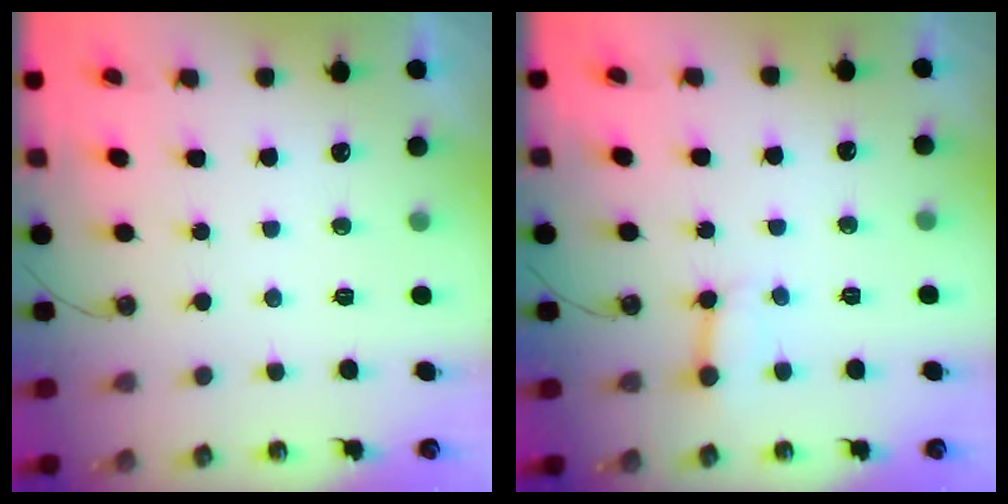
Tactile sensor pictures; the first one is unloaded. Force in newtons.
{"total": 3.5, "press": 3.5, "slide": 0.2}